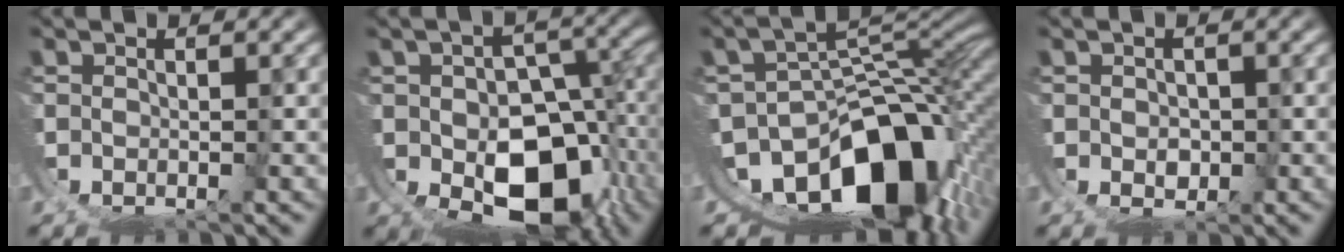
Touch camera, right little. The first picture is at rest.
{"total": 13.9, "force": [-4.8, 9.2, 9.3], "torque": [-0.160, -0.078, -0.034]}
{"total": 17.8, "force": [-7.6, 10.2, 12.4], "torque": [-0.193, -0.035, -0.104]}
{"total": 1.3, "force": [0.1, 0.8, 1.0], "torque": [-0.023, -0.015, 0.013]}